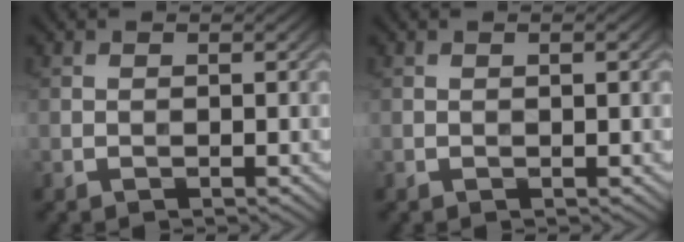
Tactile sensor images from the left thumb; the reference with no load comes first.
{"total": 1.0, "force": [0.2, 0.1, 0.9], "torque": [-0.016, 0.002, 0.003]}